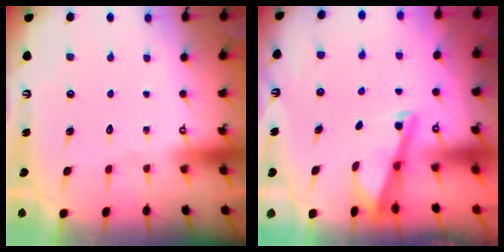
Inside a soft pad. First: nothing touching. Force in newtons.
{"total": 3.0, "press": 3.0, "slide": 0.3}